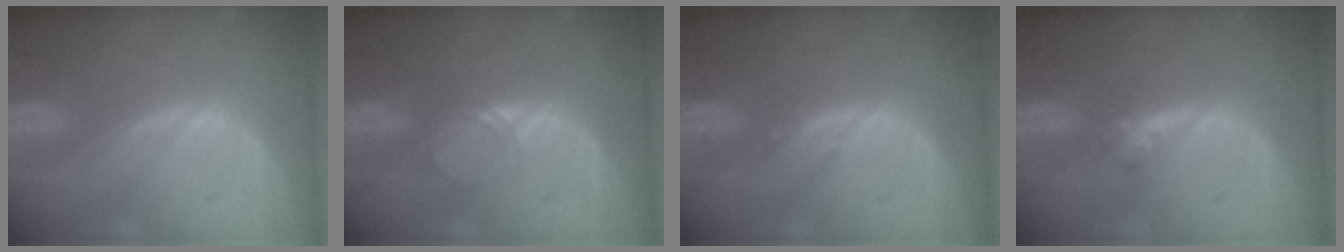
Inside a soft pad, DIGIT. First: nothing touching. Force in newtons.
{"total": 2.4, "press": 2.4, "slide": 0.2}
{"total": 1.0, "press": 1.0, "slide": 0.2}
{"total": 2.1, "press": 1.8, "slide": 1.0}